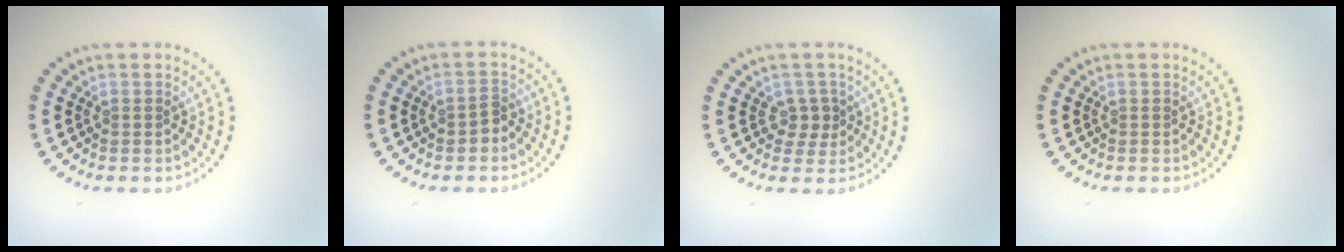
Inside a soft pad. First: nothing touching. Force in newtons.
{"total": 1.2, "press": 1.1, "slide": 0.4}
{"total": 1.8, "press": 1.6, "slide": 0.9}
{"total": 0.0}